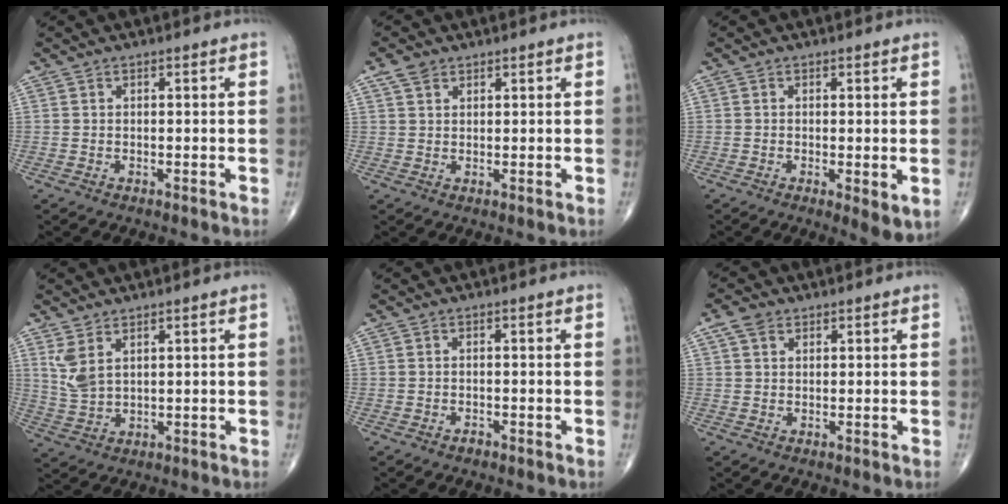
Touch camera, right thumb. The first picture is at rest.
{"total": 2.6, "force": [1.7, 1.6, 1.2], "torque": [-0.022, 0.003, 0.034]}
{"total": 4.2, "force": [-0.7, 1.2, 4.0], "torque": [-0.064, -0.015, -0.012]}
{"total": 5.1, "force": [2.6, 2.3, 3.7], "torque": [-0.078, -0.010, 0.065]}
{"total": 0.7, "force": [-0.6, 0.3, 0.2], "torque": [-0.004, 0.001, -0.012]}
{"total": 2.9, "force": [1.6, 1.9, 1.5], "torque": [-0.026, 0.005, 0.031]}